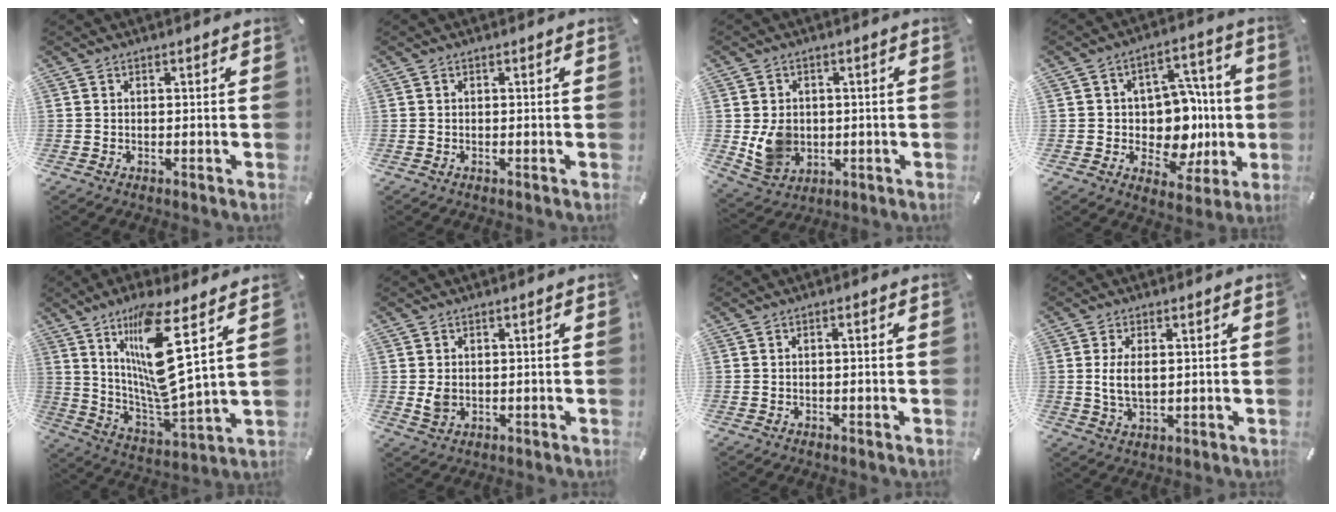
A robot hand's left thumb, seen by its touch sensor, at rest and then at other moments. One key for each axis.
{"total": 0.0}
{"total": 7.9, "fx": -0.3, "fy": 7.2, "fz": 3.2, "tx": -0.069, "ty": 0.004, "tz": -0.003}
{"total": 13.9, "fx": -0.3, "fy": 11.5, "fz": 7.9, "tx": -0.102, "ty": -0.011, "tz": 0.008}
{"total": 17.2, "fx": 8.1, "fy": 2.6, "fz": 15.0, "tx": -0.313, "ty": -0.046, "tz": 0.115}
{"total": 2.7, "fx": 0.2, "fy": 2.4, "fz": 1.3, "tx": -0.024, "ty": -0.001, "tz": 0.000}
{"total": 1.1, "fx": -0.2, "fy": 0.3, "fz": 1.1, "tx": -0.019, "ty": 0.000, "tz": -0.003}
{"total": 5.9, "fx": 0.8, "fy": 3.0, "fz": 5.0, "tx": -0.106, "ty": -0.001, "tz": 0.009}